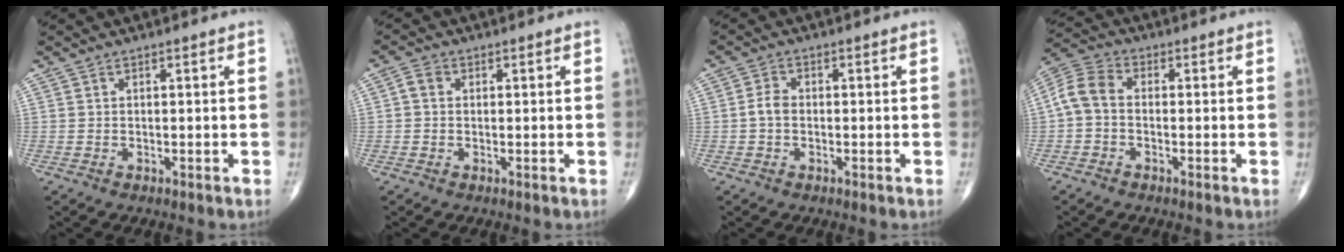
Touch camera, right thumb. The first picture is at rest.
{"total": 2.3, "force": [0.3, 1.9, 1.3], "torque": [-0.022, 0.008, 0.002]}
{"total": 2.6, "force": [-0.4, 1.8, 1.8], "torque": [-0.032, 0.008, -0.015]}
{"total": 6.5, "force": [-0.6, 4.4, 4.8], "torque": [-0.092, 0.021, -0.029]}